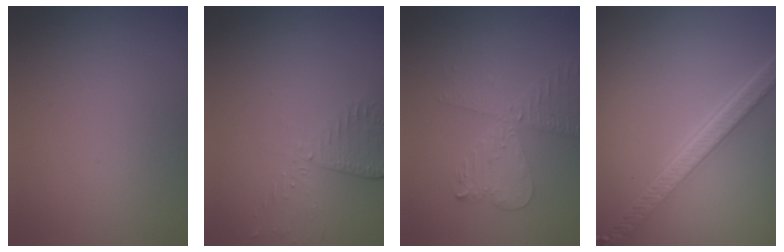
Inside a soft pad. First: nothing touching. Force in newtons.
{"total": 2.5, "press": 2.3, "slide": 1.2}
{"total": 4.1, "press": 3.5, "slide": 2.0}
{"total": 5.5, "press": 4.0, "slide": 3.8}